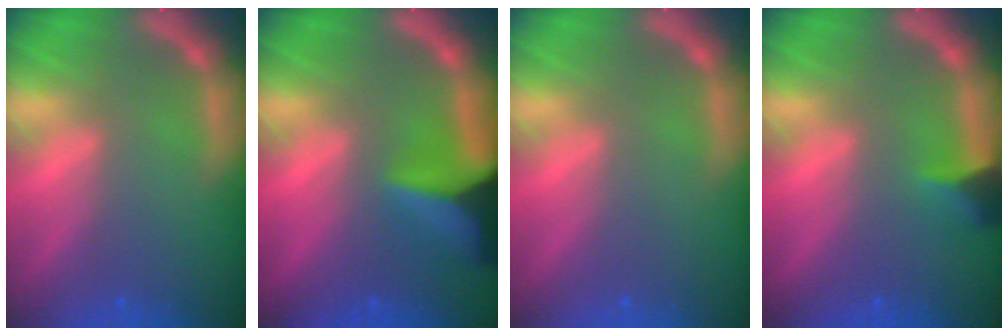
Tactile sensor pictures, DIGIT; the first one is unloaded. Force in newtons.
{"total": 8.9}
{"total": 0.0}
{"total": 2.4}